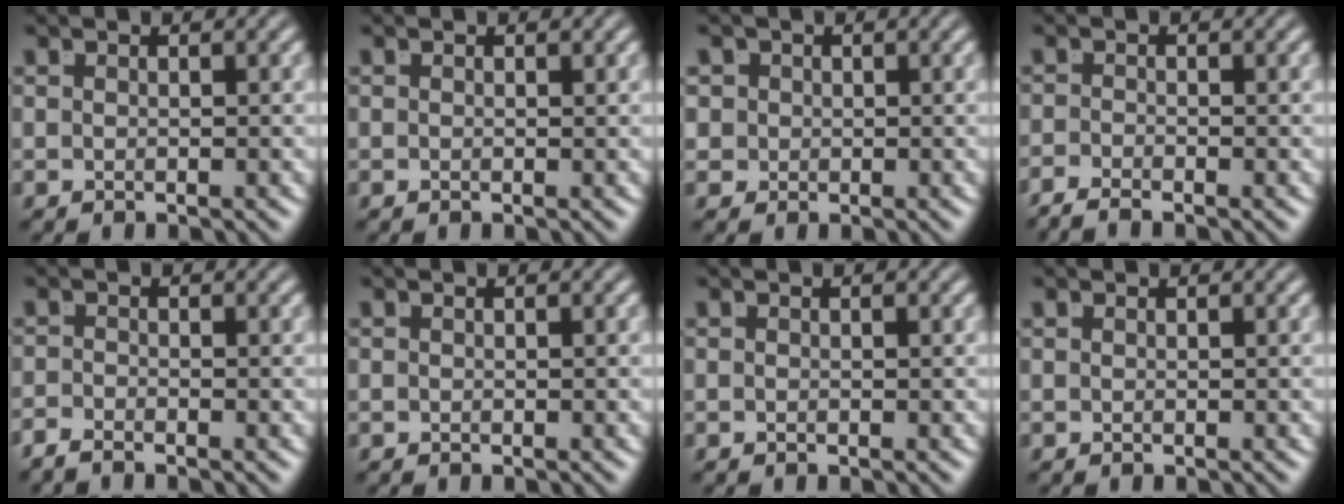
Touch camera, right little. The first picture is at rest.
{"total": 0.0}
{"total": 4.5, "force": [0.3, 4.1, 1.7], "torque": [-0.054, -0.013, 0.005]}
{"total": 1.9, "force": [-1.9, -0.1, 0.5], "torque": [-0.007, -0.012, -0.029]}
{"total": 1.6, "force": [-1.6, -0.3, 0.2], "torque": [0.000, -0.012, -0.026]}
{"total": 0.0}
{"total": 0.0}
{"total": 0.0}